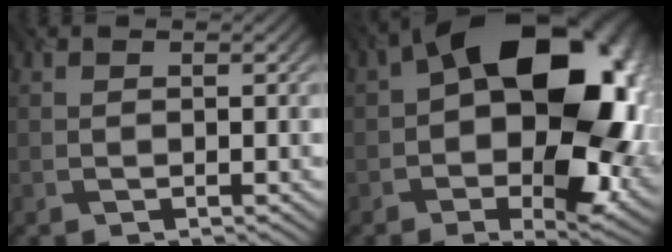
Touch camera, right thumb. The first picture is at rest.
{"total": 20.3, "force": [2.0, 12.7, 15.7], "torque": [-0.227, -0.012, 0.049]}